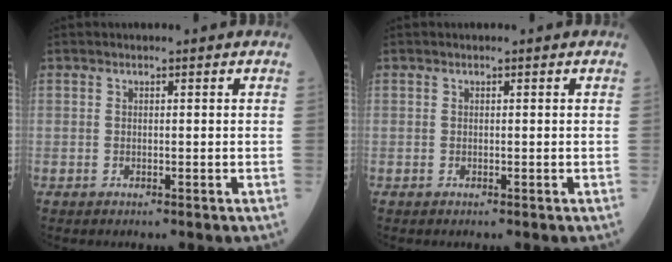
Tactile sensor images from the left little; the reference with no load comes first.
{"total": 0.0}